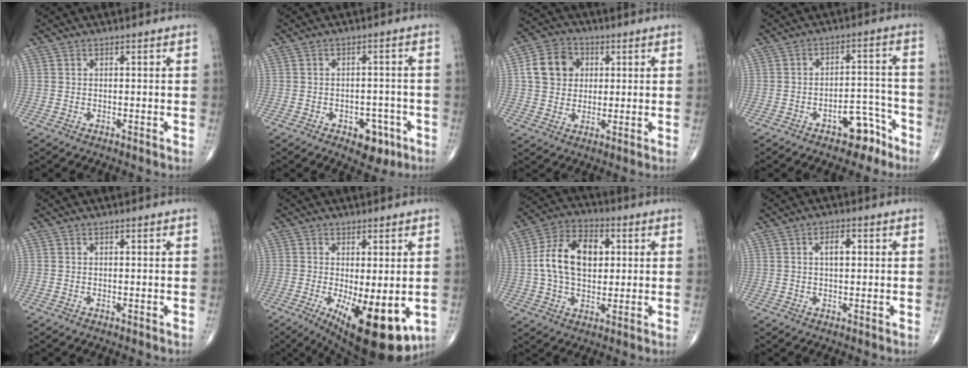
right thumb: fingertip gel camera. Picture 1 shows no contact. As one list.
[{"total": 5.9, "force": [-2.9, 3.7, 3.5], "torque": [-0.019, 0.019, -0.034]}, {"total": 9.6, "force": [1.9, 8.0, 4.9], "torque": [-0.066, 0.005, 0.025]}, {"total": 7.0, "force": [-4.6, 3.7, 3.8], "torque": [-0.030, 0.056, -0.062]}, {"total": 0.0}, {"total": 15.4, "force": [-4.5, 5.7, 13.6], "torque": [-0.179, -0.025, -0.048]}, {"total": 14.0, "force": [1.8, 9.0, 10.6], "torque": [-0.171, 0.017, 0.024]}, {"total": 5.3, "force": [0.8, 2.8, 4.4], "torque": [-0.062, 0.012, 0.010]}]